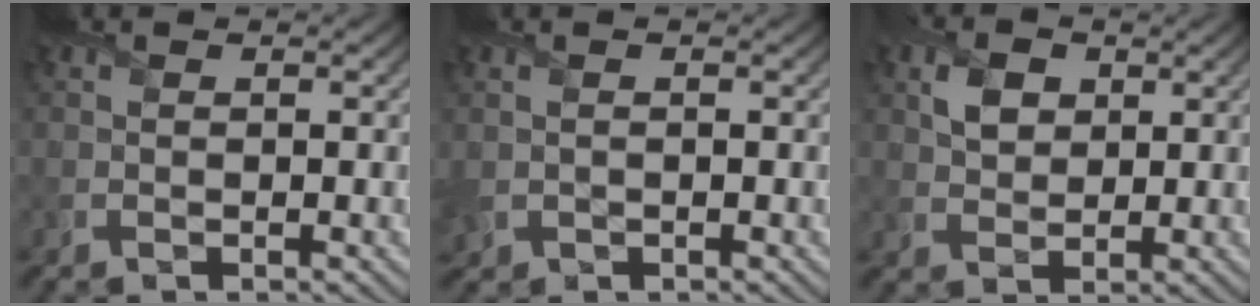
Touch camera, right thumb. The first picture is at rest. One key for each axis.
{"total": 1.4, "fx": -0.1, "fy": 1.0, "fz": 0.9, "tx": -0.029, "ty": -0.003, "tz": 0.002}
{"total": 3.7, "fx": 1.5, "fy": 2.7, "fz": 2.1, "tx": -0.049, "ty": 0.003, "tz": 0.026}